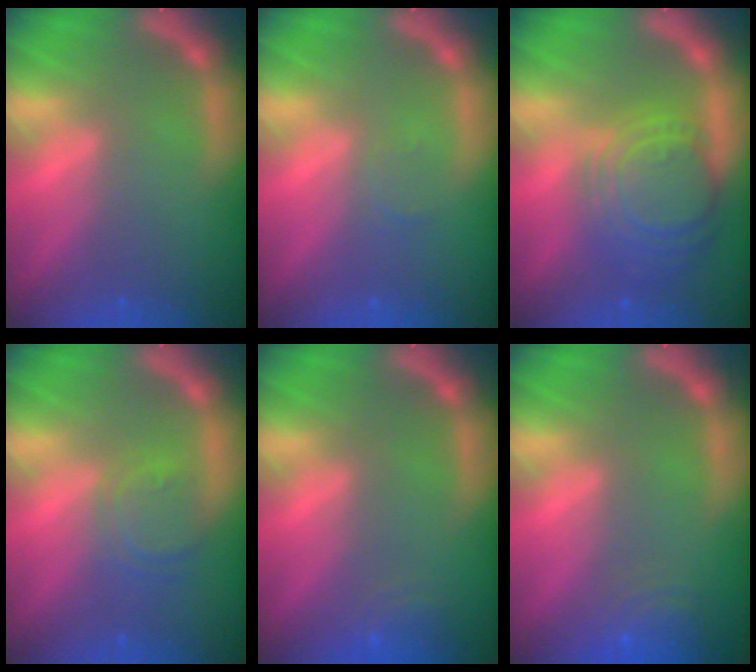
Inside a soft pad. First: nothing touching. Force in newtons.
{"total": 1.0}
{"total": 9.5}
{"total": 3.5}
{"total": 2.5}
{"total": 4.5}